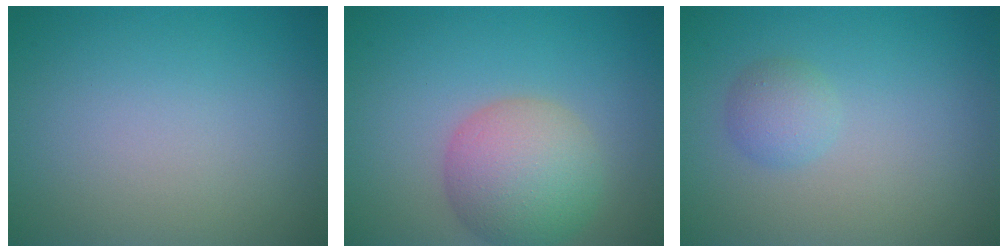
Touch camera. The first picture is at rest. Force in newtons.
{"total": 6.2, "press": 6.2, "slide": 0.3}
{"total": 1.7, "press": 1.7, "slide": 0.1}